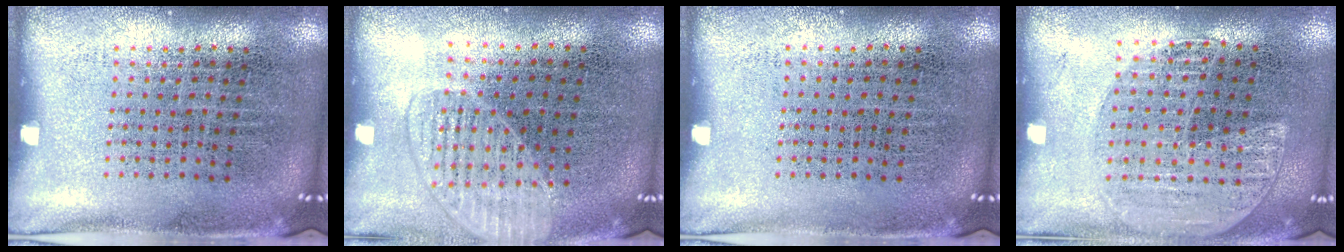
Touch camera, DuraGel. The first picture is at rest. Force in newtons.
{"total": 1.5, "press": 1.4, "slide": 0.4}
{"total": 0.0}
{"total": 1.5, "press": 1.4, "slide": 0.4}